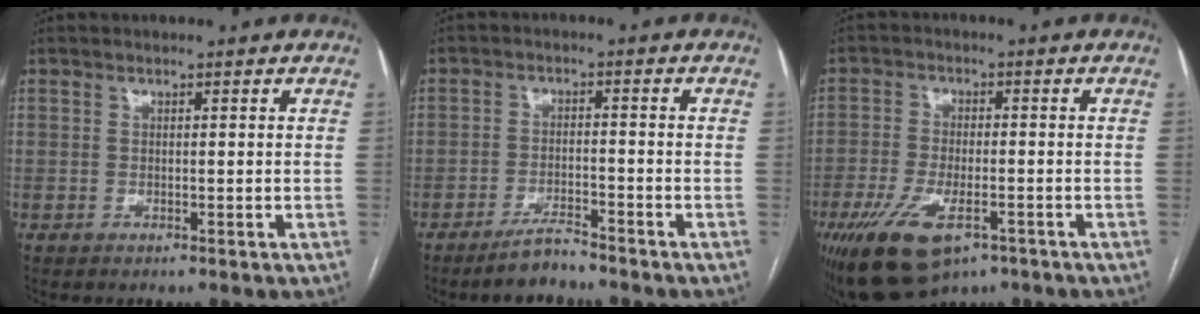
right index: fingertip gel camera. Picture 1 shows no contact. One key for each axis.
{"total": 4.1, "fx": -3.7, "fy": 0.6, "fz": 1.7, "tx": -0.031, "ty": -0.006, "tz": -0.068}
{"total": 11.5, "fx": -6.5, "fy": 4.7, "fz": 8.2, "tx": -0.159, "ty": -0.012, "tz": -0.105}